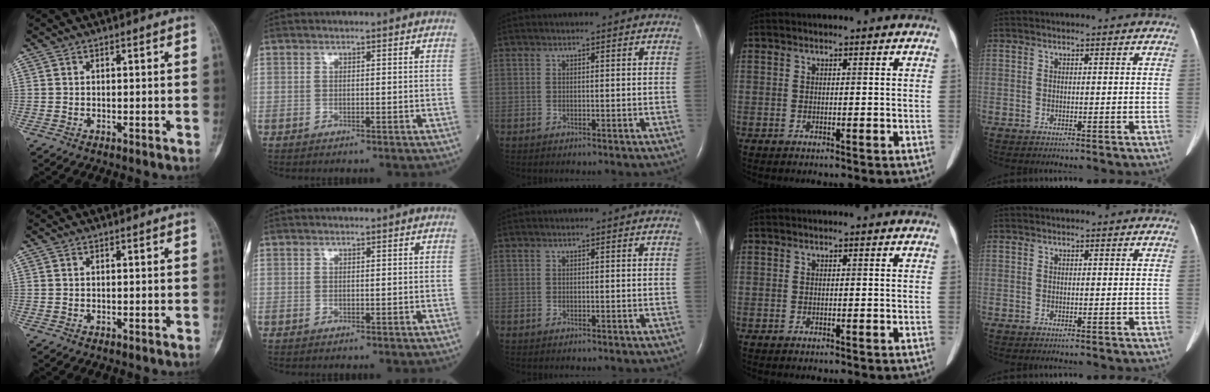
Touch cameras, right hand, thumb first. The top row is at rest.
{}